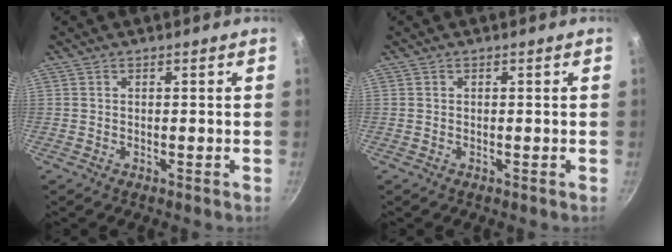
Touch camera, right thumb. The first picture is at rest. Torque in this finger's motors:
{"motor_torque": [0.00, 0.00, -0.05, 0.04, 0.02]}